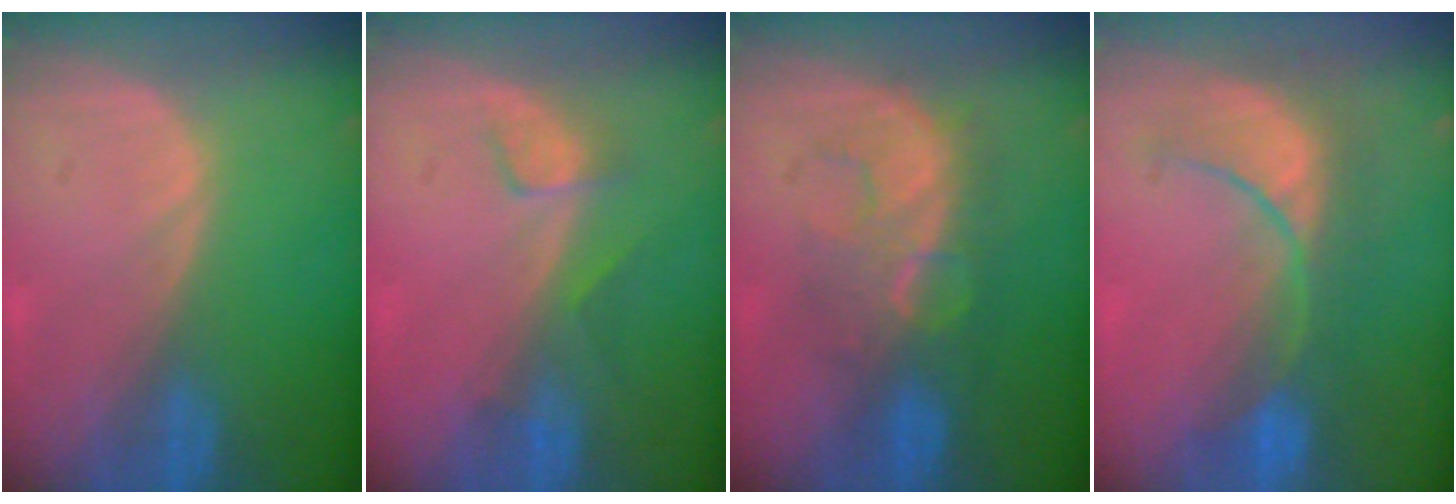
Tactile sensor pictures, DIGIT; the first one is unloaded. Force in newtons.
{"total": 3.4, "press": 3.0, "slide": 1.5}
{"total": 8.0, "press": 7.7, "slide": 2.0}
{"total": 8.3, "press": 8.3, "slide": 0.1}